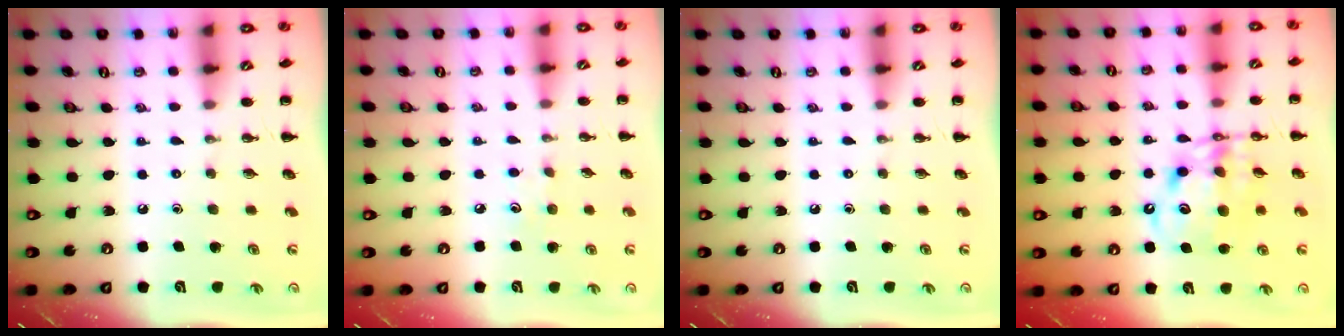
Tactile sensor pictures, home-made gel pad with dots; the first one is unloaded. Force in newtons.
{"total": 5.6, "press": 5.4, "slide": 1.6}
{"total": 0.0}
{"total": 10.5, "press": 10.0, "slide": 3.0}